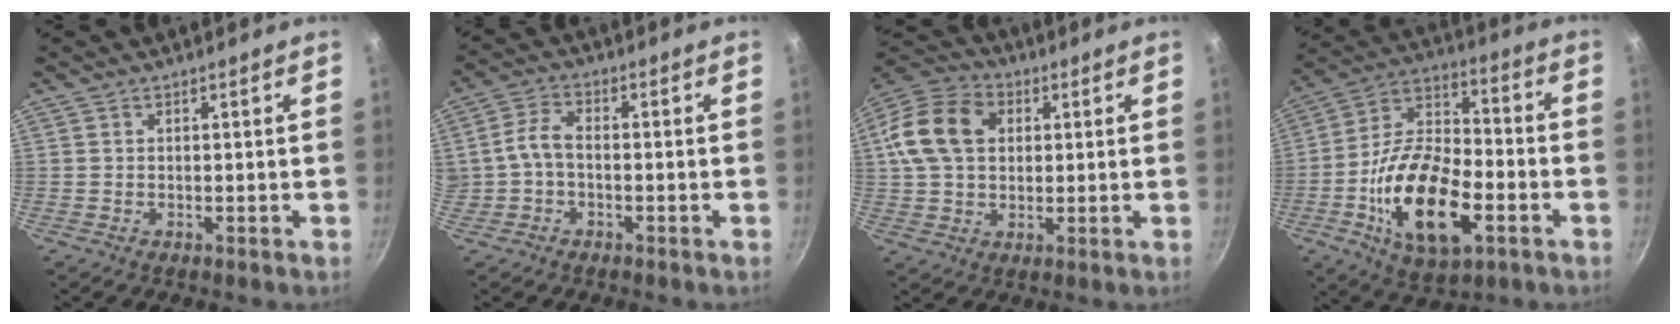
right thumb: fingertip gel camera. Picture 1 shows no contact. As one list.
[{"total": 4.7, "force": [-0.9, 3.2, 3.3], "torque": [-0.060, 0.027, -0.021]}, {"total": 14.8, "force": [3.1, 10.9, 9.5], "torque": [-0.164, 0.021, 0.041]}, {"total": 21.8, "force": [-6.9, 11.1, 17.5], "torque": [-0.305, 0.029, -0.126]}]